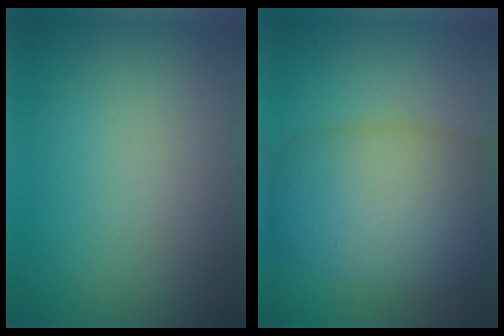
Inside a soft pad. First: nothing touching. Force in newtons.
{"total": 10.3, "press": 10.3, "slide": 0.2}